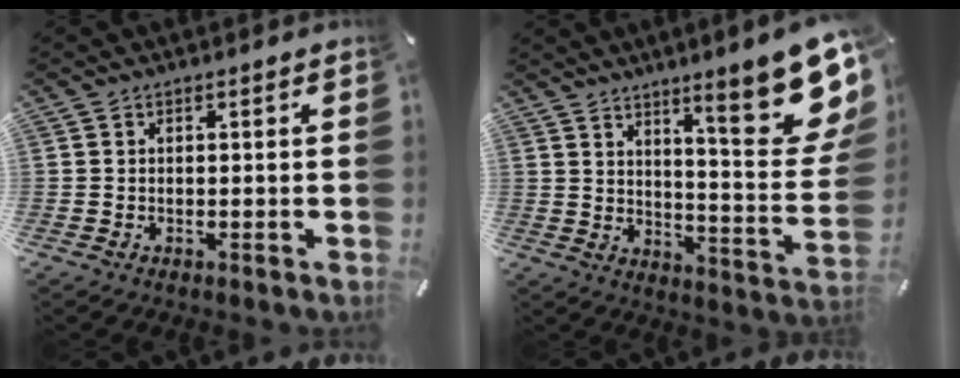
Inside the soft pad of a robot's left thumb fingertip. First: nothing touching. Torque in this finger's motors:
{"motor_torque": [2.79, 2.22, 1.45, -1.32, 0.32]}